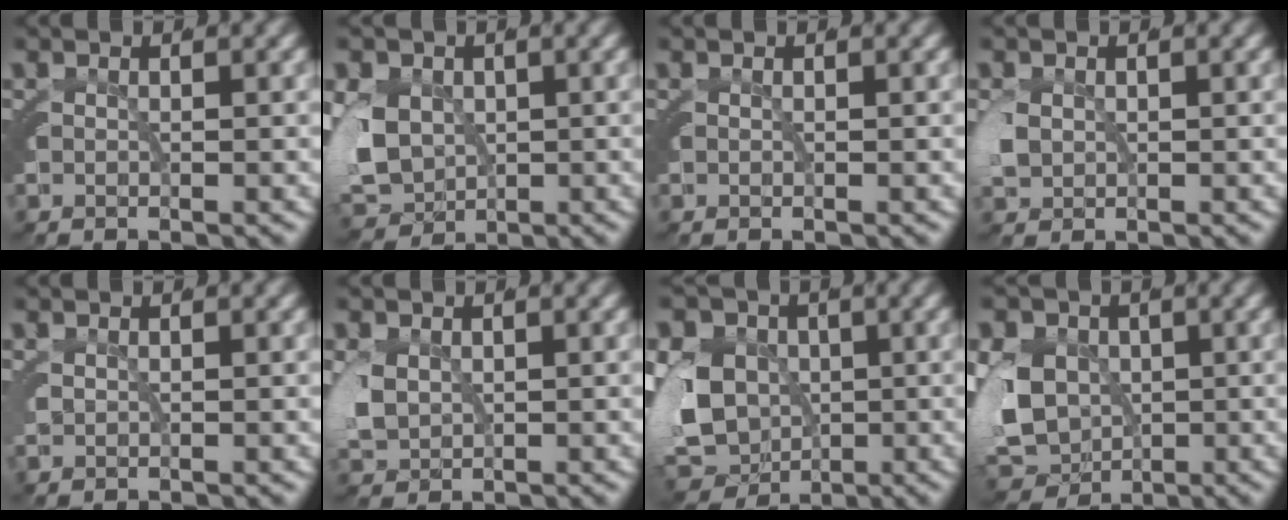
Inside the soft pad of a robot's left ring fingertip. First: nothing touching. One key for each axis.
{"total": 8.8, "fx": -0.3, "fy": 7.8, "fz": 4.0, "tx": -0.111, "ty": -0.035, "tz": 0.008}
{"total": 0.0}
{"total": 1.4, "fx": 0.7, "fy": 1.0, "fz": 0.8, "tx": -0.034, "ty": 0.007, "tz": 0.013}
{"total": 0.9, "fx": 0.8, "fy": 0.4, "fz": 0.2, "tx": -0.017, "ty": 0.003, "tz": 0.015}
{"total": 2.6, "fx": 0.9, "fy": 1.9, "fz": 1.6, "tx": -0.057, "ty": -0.005, "tz": 0.026}
{"total": 15.2, "fx": -1.6, "fy": 13.5, "fz": 6.7, "tx": -0.173, "ty": -0.048, "tz": -0.025}
{"total": 12.2, "fx": -1.5, "fy": 10.7, "fz": 5.5, "tx": -0.135, "ty": -0.037, "tz": -0.019}